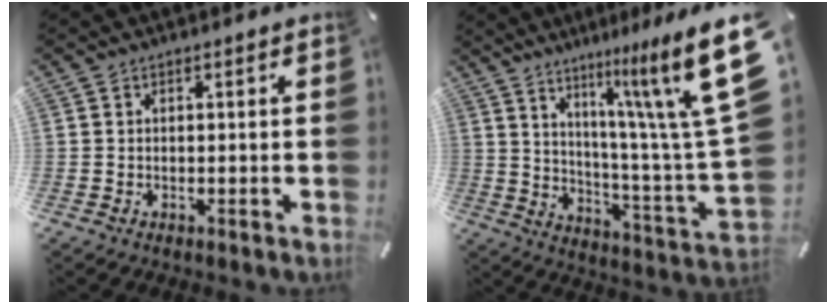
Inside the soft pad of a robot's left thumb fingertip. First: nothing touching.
{"total": 20.9, "force": [11.2, 3.4, 17.3], "torque": [-0.250, -0.090, 0.175]}